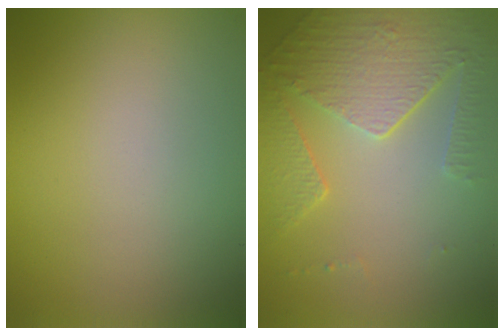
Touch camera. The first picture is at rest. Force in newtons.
{"total": 4.7, "press": 3.5, "slide": 3.1}